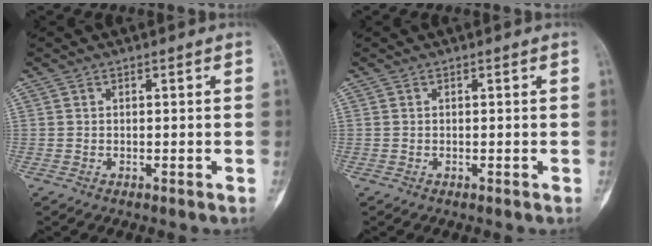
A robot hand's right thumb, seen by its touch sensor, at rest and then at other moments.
{"total": 0.0}